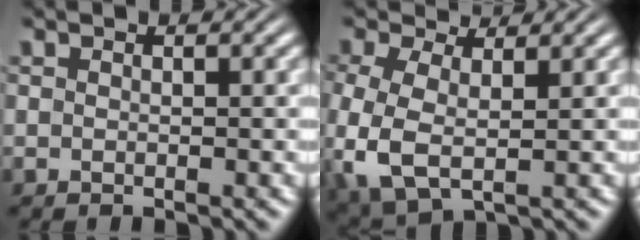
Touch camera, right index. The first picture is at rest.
{"total": 6.3, "force": [0.5, 4.7, 4.1], "torque": [-0.125, -0.024, 0.023]}